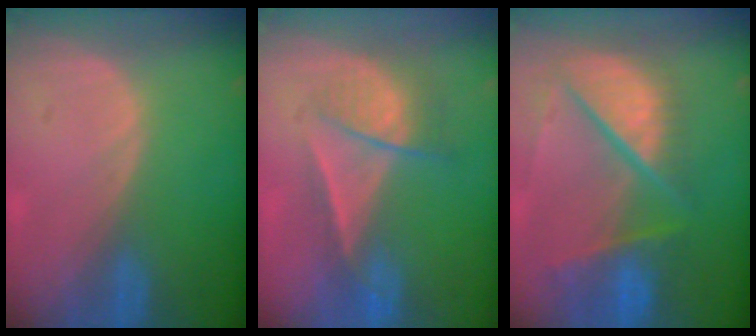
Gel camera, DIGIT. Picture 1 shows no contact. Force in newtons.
{"total": 7.1, "press": 6.1, "slide": 3.6}
{"total": 11.0, "press": 9.2, "slide": 6.1}